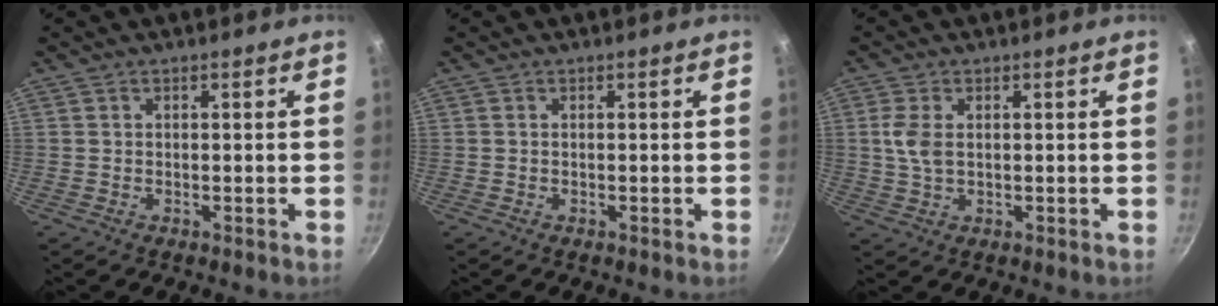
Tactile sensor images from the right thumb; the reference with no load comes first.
{"total": 0.0}
{"total": 4.4, "force": [0.7, 2.5, 3.6], "torque": [-0.079, 0.002, 0.014]}